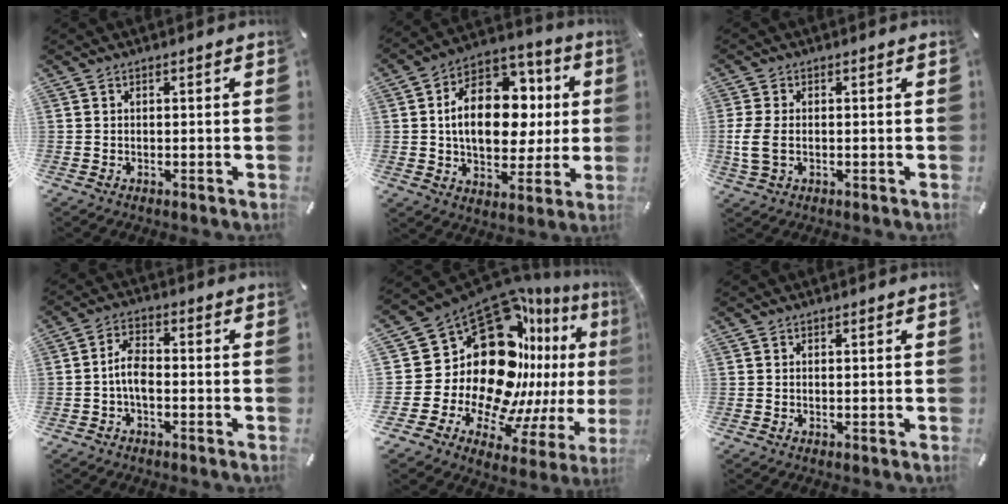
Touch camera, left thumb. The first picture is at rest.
{"total": 18.1, "force": [1.5, 12.7, 12.8], "torque": [-0.205, -0.002, 0.028]}
{"total": 5.5, "force": [-0.5, 3.3, 4.4], "torque": [-0.103, -0.001, -0.010]}
{"total": 5.6, "force": [-1.7, 2.8, 4.6], "torque": [-0.099, 0.008, -0.035]}
{"total": 31.0, "force": [8.8, 20.6, 21.5], "torque": [-0.350, -0.141, 0.201]}
{"total": 0.0}